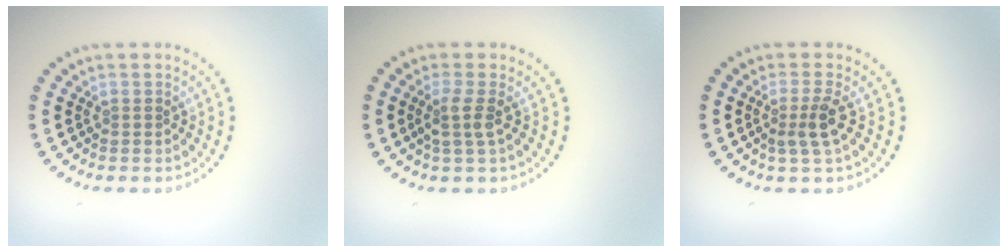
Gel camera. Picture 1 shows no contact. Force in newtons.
{"total": 2.0, "press": 1.5, "slide": 1.3}
{"total": 2.4, "press": 1.8, "slide": 1.5}